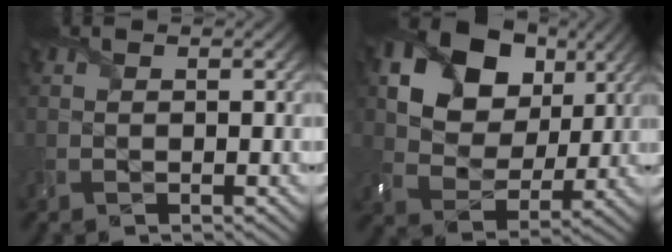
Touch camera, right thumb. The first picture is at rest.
{"total": 15.2, "force": [6.9, 10.8, 8.1], "torque": [-0.189, 0.031, 0.117]}